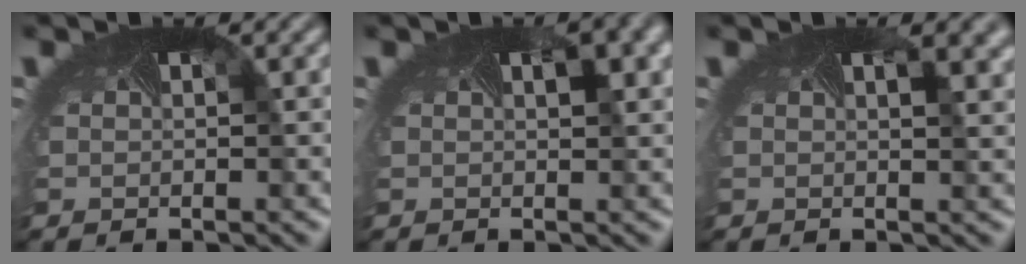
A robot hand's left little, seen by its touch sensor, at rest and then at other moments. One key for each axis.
{"total": 2.8, "fx": 1.1, "fy": 0.9, "fz": 2.4, "tx": -0.027, "ty": 0.001, "tz": 0.014}
{"total": 2.6, "fx": 1.2, "fy": 1.0, "fz": 2.1, "tx": -0.013, "ty": 0.000, "tz": 0.012}